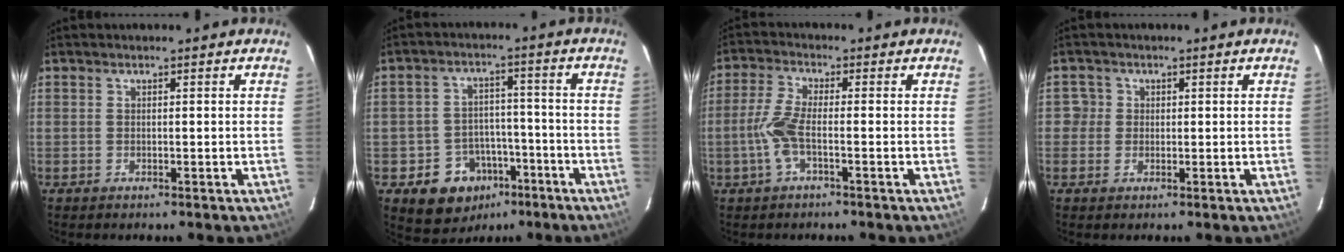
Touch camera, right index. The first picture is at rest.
{"total": 10.7, "force": [-5.8, 8.5, 3.0], "torque": [-0.068, 0.032, -0.063]}
{"total": 5.7, "force": [-1.8, 1.1, 5.3], "torque": [-0.123, 0.004, -0.036]}
{"total": 2.4, "force": [-0.1, 2.4, 0.1], "torque": [0.011, 0.016, -0.003]}